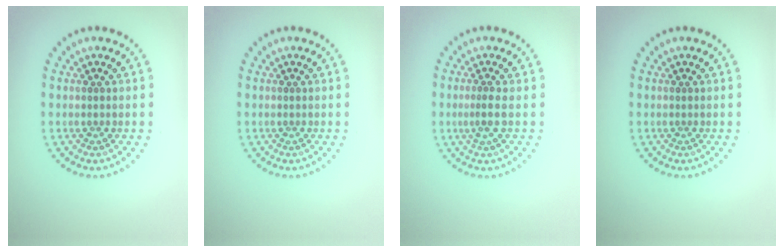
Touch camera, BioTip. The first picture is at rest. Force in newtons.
{"total": 0.0}
{"total": 1.8, "press": 1.2, "slide": 1.2}
{"total": 0.0}